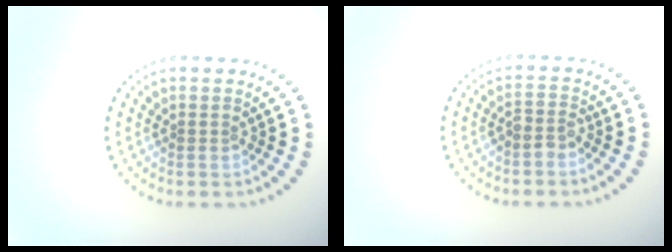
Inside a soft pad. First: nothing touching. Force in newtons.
{"total": 1.3, "press": 1.0, "slide": 0.7}